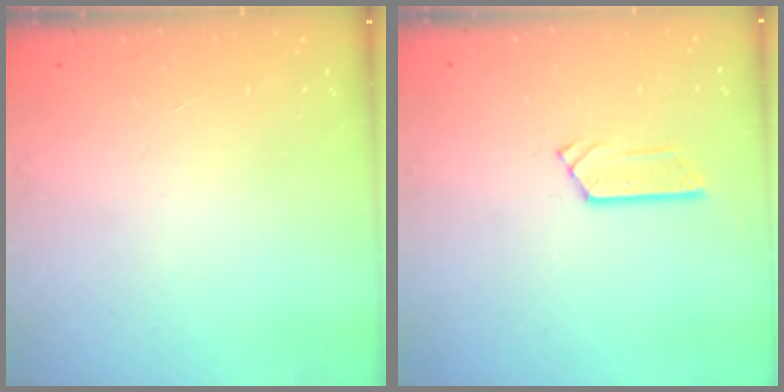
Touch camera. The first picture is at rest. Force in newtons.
{"total": 4.3, "press": 4.2, "slide": 0.3}